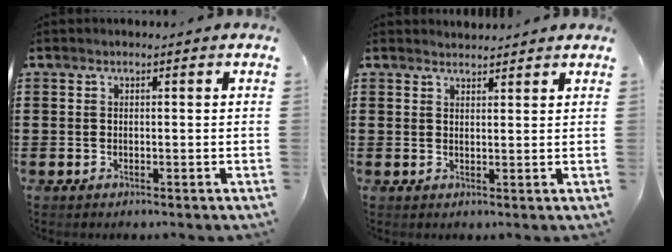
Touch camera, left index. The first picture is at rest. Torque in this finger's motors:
{"motor_torque": [2.14, 0.00, 0.14, 0.00]}